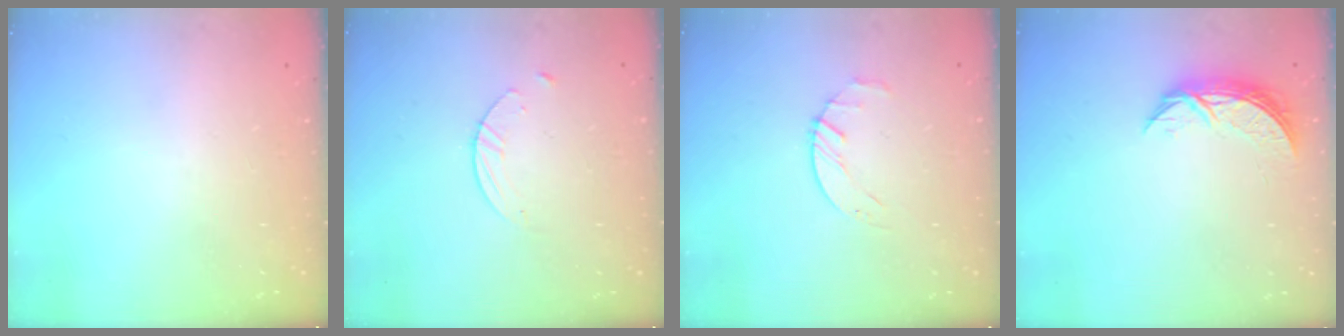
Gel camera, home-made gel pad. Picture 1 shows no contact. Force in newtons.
{"total": 2.7, "press": 2.6, "slide": 0.3}
{"total": 2.7, "press": 2.6, "slide": 0.3}
{"total": 7.1, "press": 7.1, "slide": 0.5}